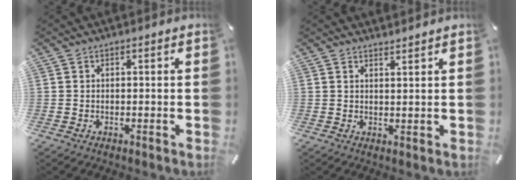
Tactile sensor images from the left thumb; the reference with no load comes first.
{"total": 1.6, "force": [1.6, -0.3, -0.1], "torque": [0.001, -0.009, 0.030]}